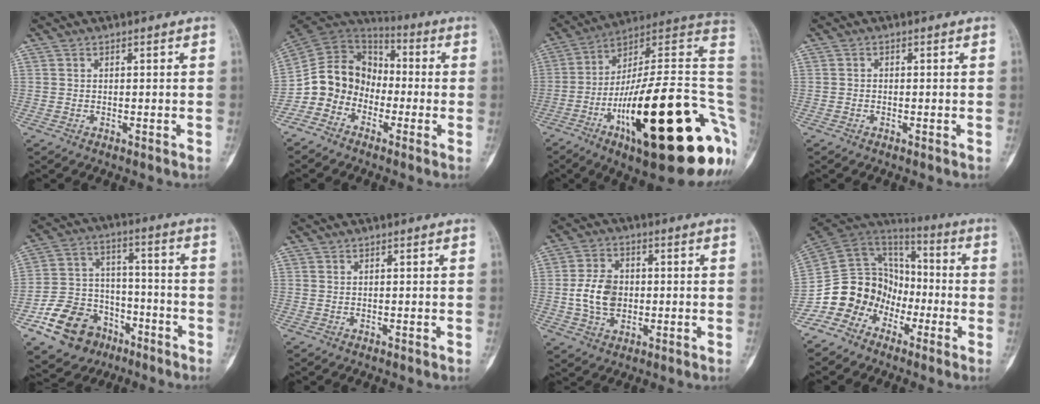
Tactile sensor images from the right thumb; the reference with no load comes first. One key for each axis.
{"total": 12.7, "fx": -4.5, "fy": 10.8, "fz": 4.9, "tx": -0.065, "ty": 0.076, "tz": -0.094}
{"total": 35.4, "fx": -8.0, "fy": 10.4, "fz": 32.8, "tx": -0.396, "ty": 0.064, "tz": -0.121}
{"total": 0.7, "fx": -0.4, "fy": 0.5, "fz": 0.2, "tx": 0.003, "ty": 0.004, "tz": -0.013}
{"total": 15.8, "fx": -8.3, "fy": 12.0, "fz": 6.2, "tx": -0.087, "ty": 0.078, "tz": -0.133}
{"total": 0.0}
{"total": 8.8, "fx": -0.5, "fy": 6.5, "fz": 5.9, "tx": -0.088, "ty": 0.008, "tz": -0.012}
{"total": 15.0, "fx": -7.8, "fy": 12.2, "fz": 4.1, "tx": -0.050, "ty": 0.101, "tz": -0.148}